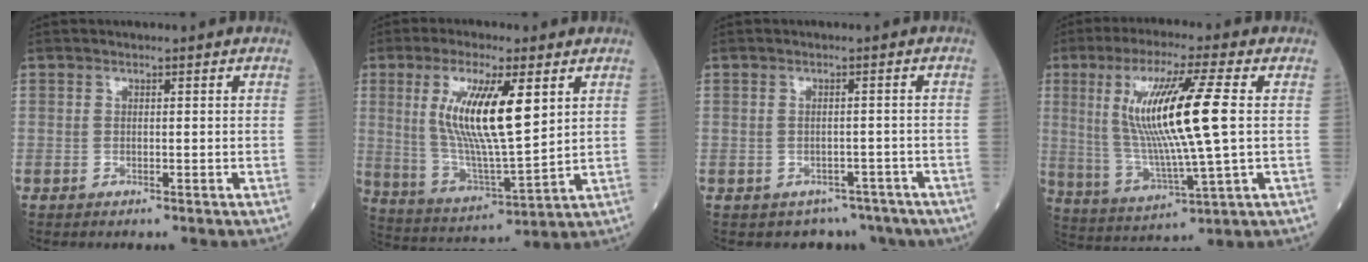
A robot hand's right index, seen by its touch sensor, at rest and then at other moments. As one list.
[{"total": 14.1, "force": [4.4, 2.5, 13.2], "torque": [-0.265, -0.006, 0.085]}, {"total": 6.1, "force": [-4.3, 4.1, 1.3], "torque": [-0.006, 0.014, -0.048]}, {"total": 15.3, "force": [2.4, 0.2, 15.1], "torque": [-0.303, -0.005, 0.046]}]